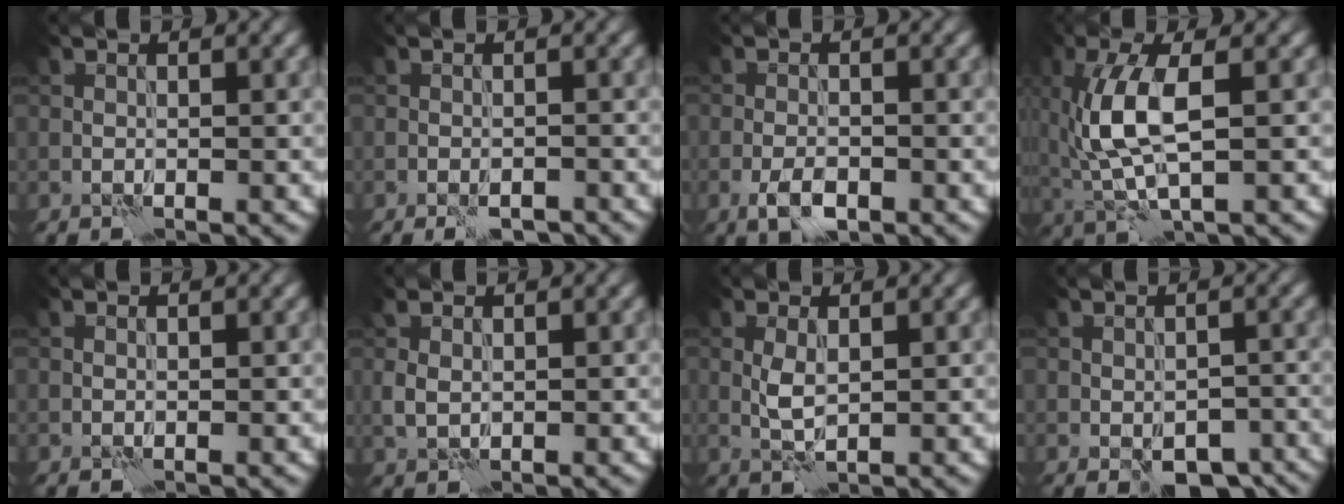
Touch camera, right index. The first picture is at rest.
{"total": 2.5, "force": [-1.9, 0.7, 1.4], "torque": [-0.031, 0.002, -0.027]}
{"total": 2.5, "force": [-1.3, 1.2, 1.8], "torque": [-0.037, -0.002, -0.028]}
{"total": 6.4, "force": [0.7, 2.5, 5.8], "torque": [-0.143, 0.000, 0.012]}
{"total": 0.0}
{"total": 1.6, "force": [0.5, 1.2, 1.0], "torque": [-0.029, -0.001, 0.012]}
{"total": 1.8, "force": [0.4, 0.8, 1.5], "torque": [-0.037, 0.000, 0.008]}
{"total": 5.5, "force": [-3.3, 3.0, 3.2], "torque": [-0.037, -0.011, -0.037]}